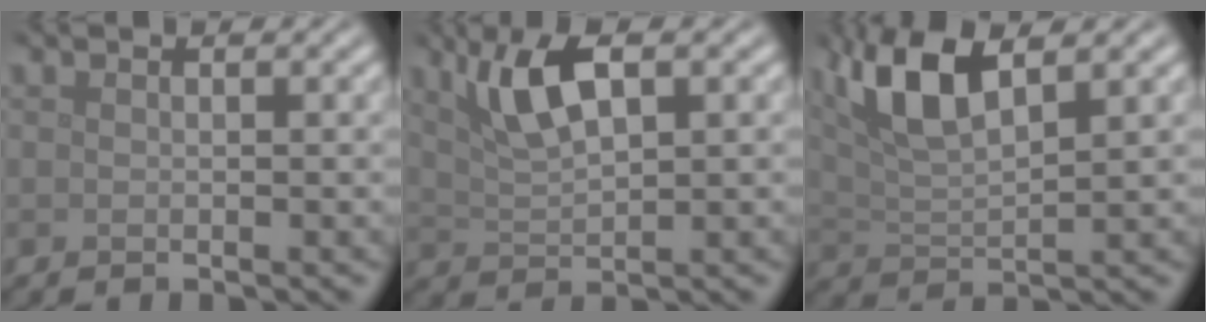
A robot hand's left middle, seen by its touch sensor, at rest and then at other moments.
{"total": 4.6, "force": [2.1, 1.6, 3.7], "torque": [-0.076, 0.005, 0.041]}
{"total": 6.5, "force": [3.4, 2.1, 5.2], "torque": [-0.104, 0.014, 0.065]}